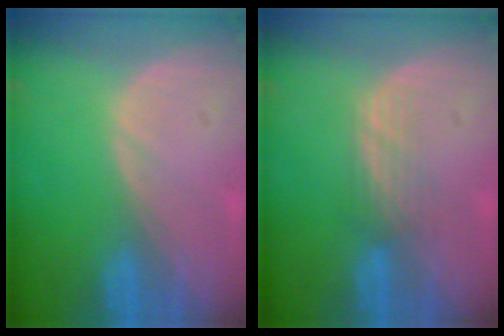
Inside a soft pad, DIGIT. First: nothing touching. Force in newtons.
{"total": 2.8, "press": 2.5, "slide": 1.2}